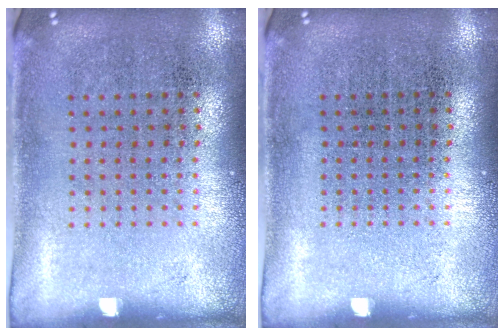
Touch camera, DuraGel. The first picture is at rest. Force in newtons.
{"total": 0.0}